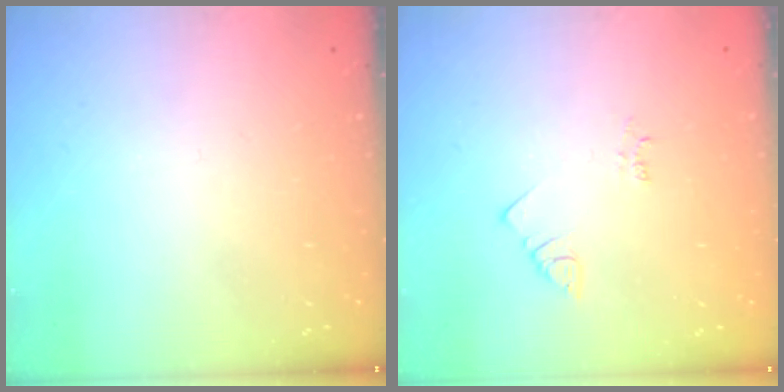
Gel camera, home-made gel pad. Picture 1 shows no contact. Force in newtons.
{"total": 2.5, "press": 2.5, "slide": 0.5}